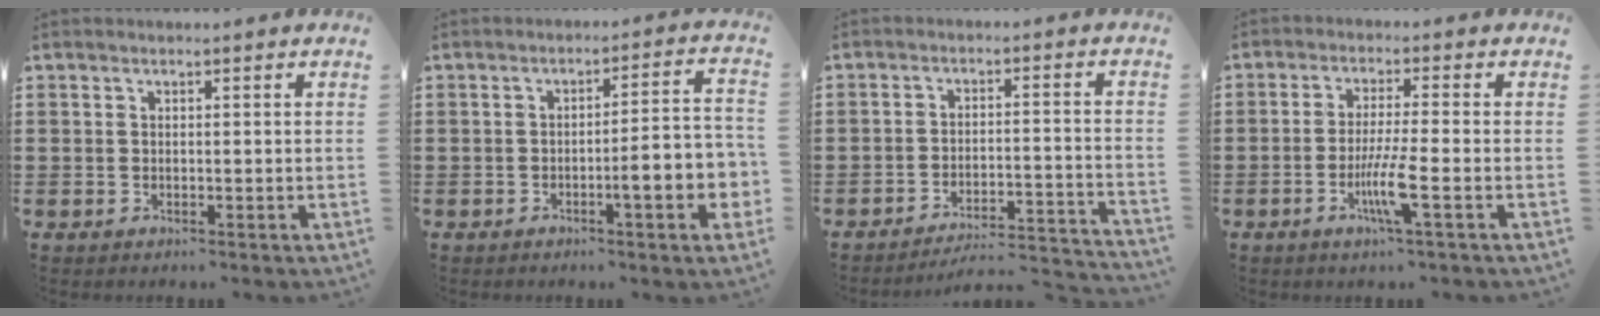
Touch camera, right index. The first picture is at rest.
{"total": 6.9, "force": [-2.4, 0.8, 6.4], "torque": [-0.097, -0.012, -0.043]}
{"total": 3.8, "force": [-3.6, 0.2, 1.2], "torque": [-0.028, -0.007, -0.077]}
{"total": 6.4, "force": [-2.4, 0.0, 5.9], "torque": [-0.118, -0.020, -0.046]}